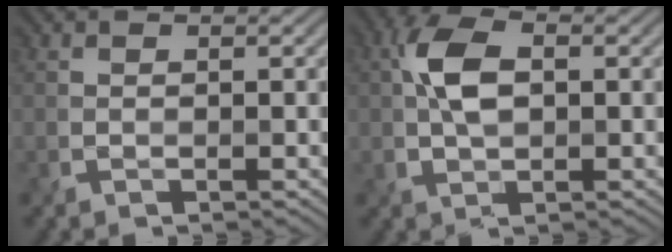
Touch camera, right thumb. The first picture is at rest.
{"total": 5.6, "force": [0.5, 3.0, 4.6], "torque": [-0.103, 0.009, 0.008]}